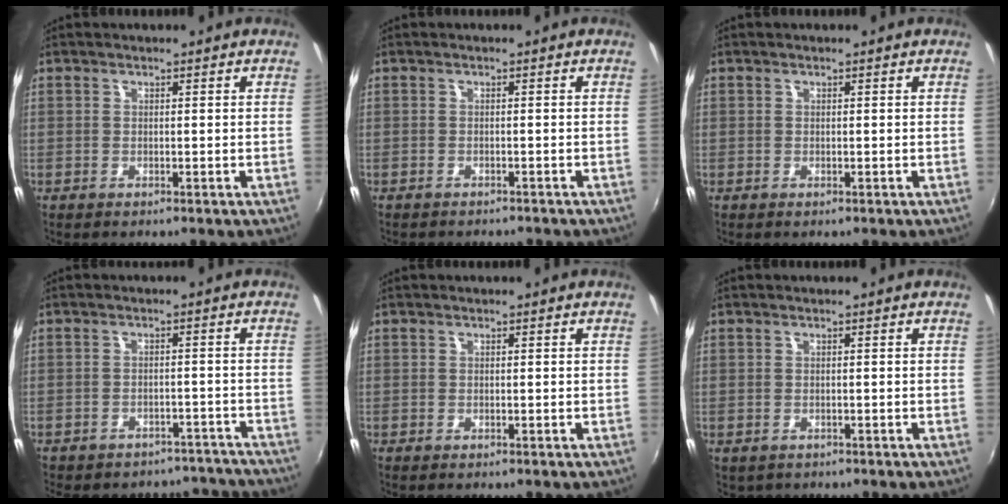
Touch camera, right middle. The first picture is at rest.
{"total": 2.7, "force": [-2.5, 0.8, 0.7], "torque": [-0.021, -0.012, -0.035]}
{"total": 0.0}
{"total": 14.0, "force": [-12.6, 5.5, 2.9], "torque": [-0.070, 0.022, -0.145]}
{"total": 0.0}
{"total": 1.2, "force": [-0.6, 1.0, 0.3], "torque": [-0.010, -0.004, -0.006]}